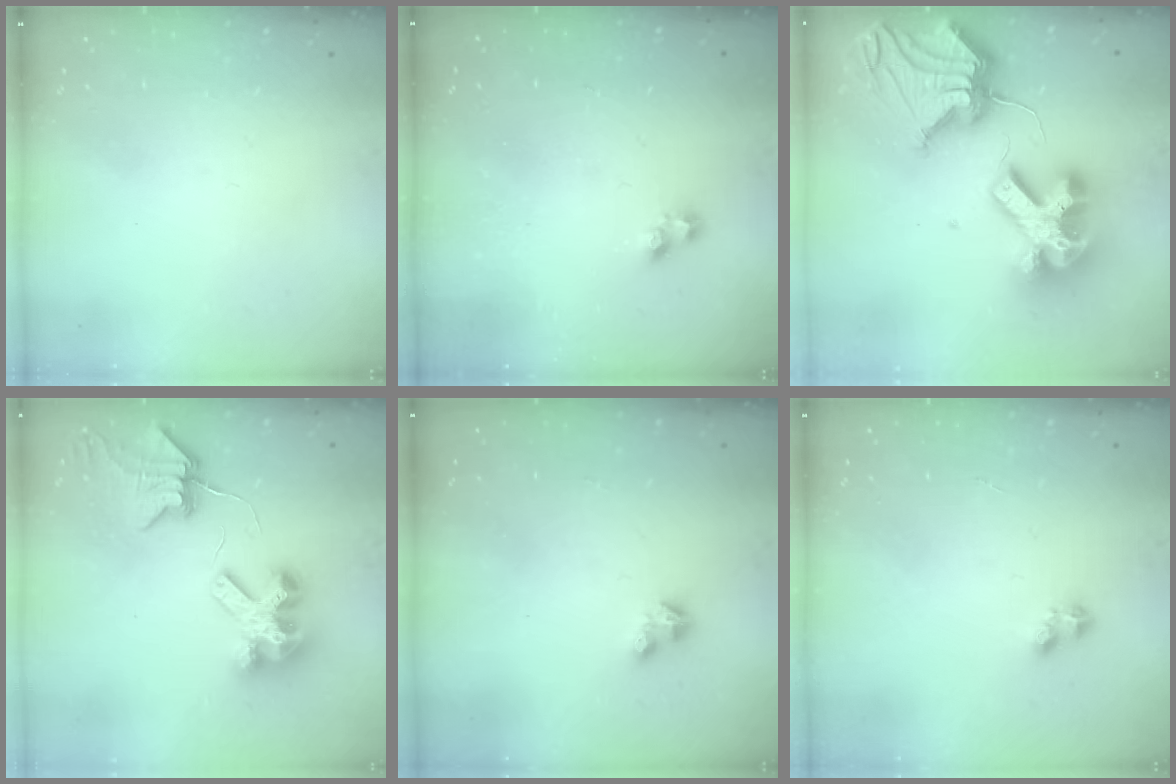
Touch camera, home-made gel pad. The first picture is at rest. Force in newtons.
{"total": 0.9, "press": 0.4, "slide": 0.8}
{"total": 24.9, "press": 24.7, "slide": 3.0}
{"total": 8.8, "press": 8.7, "slide": 1.2}
{"total": 2.9, "press": 2.8, "slide": 0.6}
{"total": 2.2, "press": 2.1, "slide": 0.6}